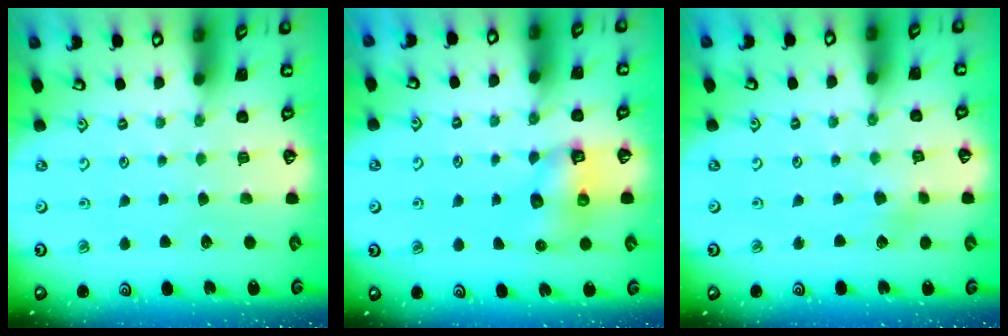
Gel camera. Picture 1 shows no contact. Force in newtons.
{"total": 7.1, "press": 7.1, "slide": 0.5}
{"total": 2.3, "press": 2.3, "slide": 0.4}